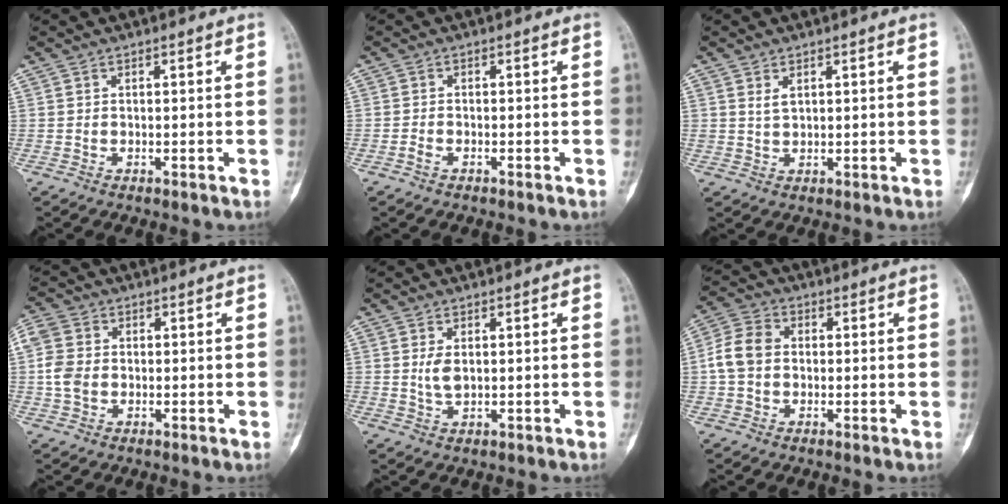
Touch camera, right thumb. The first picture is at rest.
{"total": 1.2, "force": [-0.8, 0.7, 0.6], "torque": [-0.015, 0.005, -0.017]}
{"total": 1.9, "force": [1.1, 0.9, 1.3], "torque": [-0.025, -0.006, 0.027]}
{"total": 6.0, "force": [-0.2, 4.8, 3.5], "torque": [-0.081, 0.010, -0.008]}
{"total": 3.1, "force": [0.5, 1.7, 2.6], "torque": [-0.052, -0.005, 0.015]}
{"total": 6.9, "force": [0.0, 5.4, 4.3], "torque": [-0.083, 0.021, -0.010]}